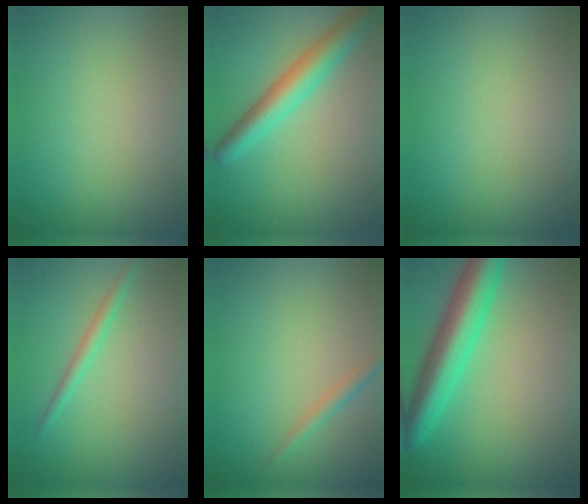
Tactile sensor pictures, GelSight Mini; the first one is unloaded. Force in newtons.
{"total": 4.3, "press": 4.3, "slide": 0.2}
{"total": 0.0}
{"total": 1.4, "press": 1.4, "slide": 0.1}
{"total": 1.4, "press": 1.4, "slide": 0.1}
{"total": 6.6, "press": 6.5, "slide": 0.3}